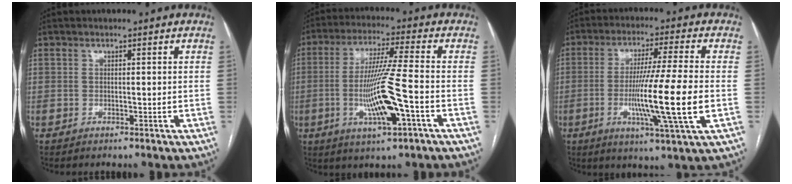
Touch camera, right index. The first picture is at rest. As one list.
[{"total": 12.2, "force": [-3.2, -0.1, 11.8], "torque": [-0.235, -0.009, -0.061]}, {"total": 14.3, "force": [-2.8, -1.2, 14.0], "torque": [-0.254, -0.021, -0.055]}]